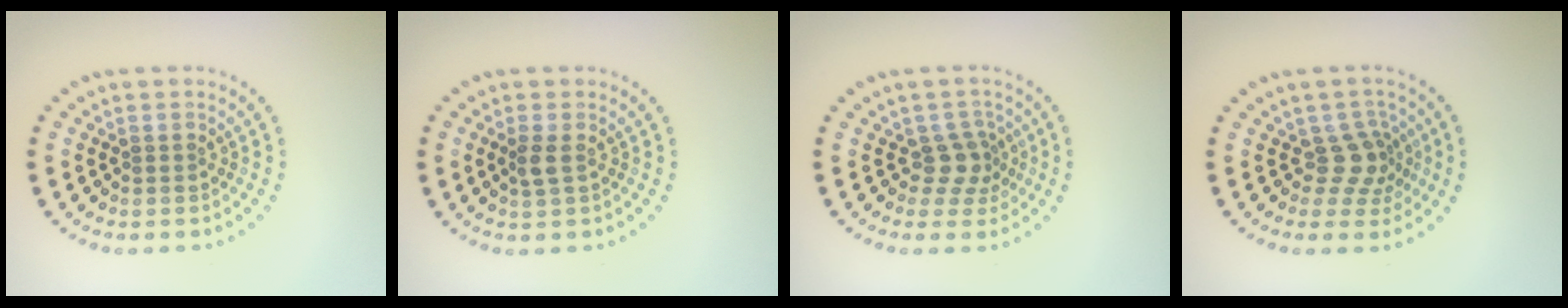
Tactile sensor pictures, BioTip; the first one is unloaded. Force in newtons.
{"total": 1.3, "press": 1.2, "slide": 0.3}
{"total": 2.4, "press": 1.8, "slide": 1.6}
{"total": 2.9, "press": 2.1, "slide": 2.1}